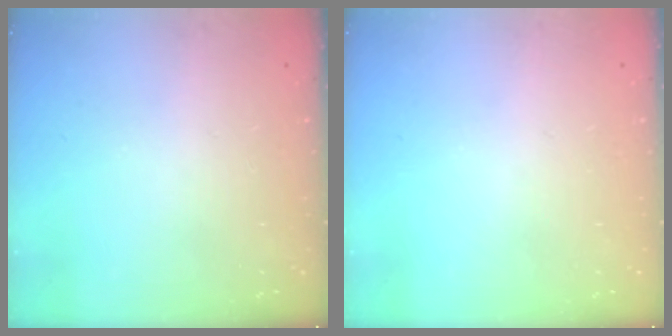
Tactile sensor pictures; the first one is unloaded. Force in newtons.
{"total": 0.0}